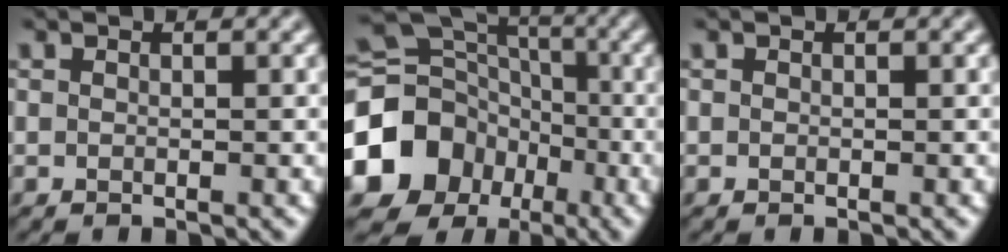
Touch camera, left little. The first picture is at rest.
{"total": 15.1, "force": [-5.9, 12.9, 5.2], "torque": [-0.124, -0.022, -0.122]}
{"total": 0.0}